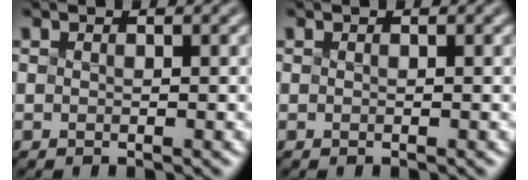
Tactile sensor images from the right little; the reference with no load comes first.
{"total": 0.0}